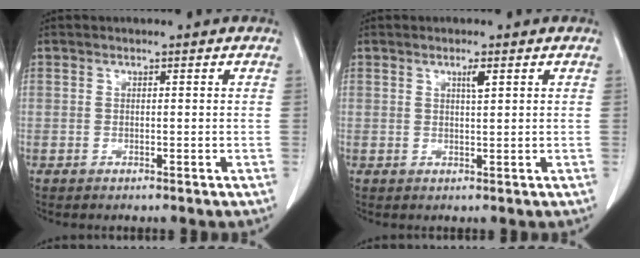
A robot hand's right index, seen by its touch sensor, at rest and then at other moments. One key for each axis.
{"total": 1.6, "fx": 0.8, "fy": 0.1, "fz": 1.3, "tx": -0.023, "ty": -0.003, "tz": 0.013}